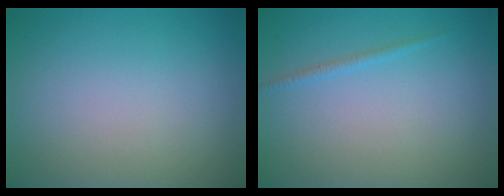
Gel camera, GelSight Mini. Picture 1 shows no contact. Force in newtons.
{"total": 0.7, "press": 0.7, "slide": 0.1}